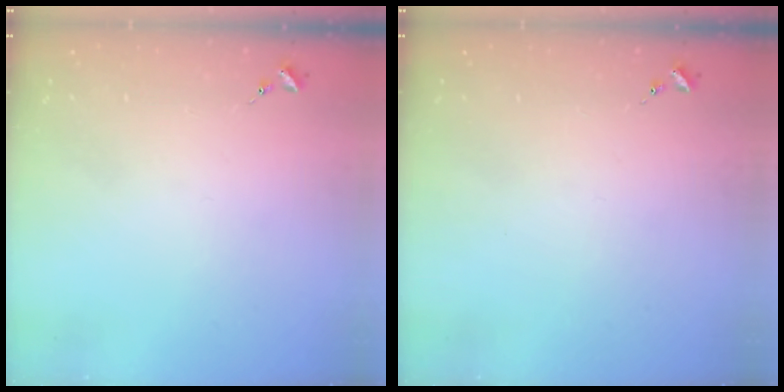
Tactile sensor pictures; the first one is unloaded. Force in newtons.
{"total": 0.0}